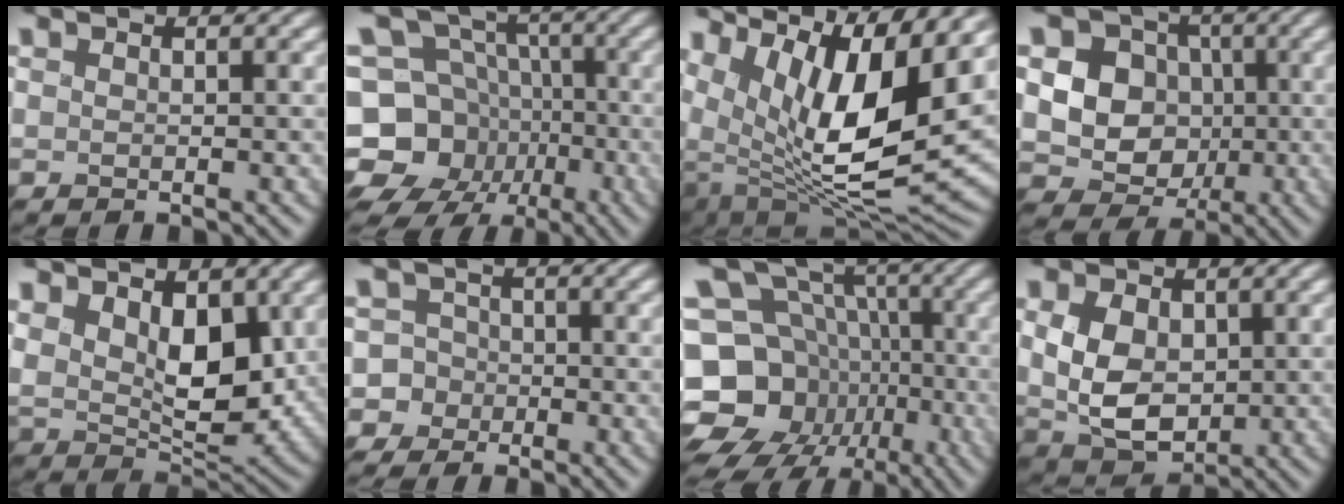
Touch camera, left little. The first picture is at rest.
{"total": 13.3, "force": [-5.6, 10.8, 5.2], "torque": [-0.107, -0.007, -0.113]}
{"total": 14.1, "force": [6.2, 6.2, 11.1], "torque": [-0.195, 0.010, 0.103]}
{"total": 9.6, "force": [0.4, 8.9, 3.7], "torque": [-0.074, 0.017, -0.016]}
{"total": 8.0, "force": [2.6, 4.5, 6.1], "torque": [-0.112, -0.010, 0.042]}
{"total": 6.2, "force": [-3.0, 5.4, 0.8], "torque": [0.005, 0.008, -0.084]}
{"total": 16.8, "force": [-7.1, 13.3, 7.4], "torque": [-0.160, -0.012, -0.121]}
{"total": 6.2, "force": [0.2, 4.2, 4.5], "torque": [-0.097, -0.007, 0.003]}